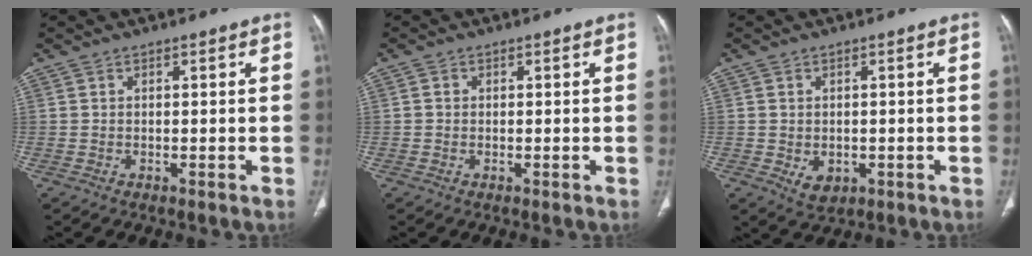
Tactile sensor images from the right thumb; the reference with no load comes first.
{"total": 0.9, "force": [0.0, 0.8, 0.3], "torque": [-0.002, 0.002, 0.000]}
{"total": 3.7, "force": [-0.8, 2.8, 2.3], "torque": [-0.030, -0.001, 0.000]}